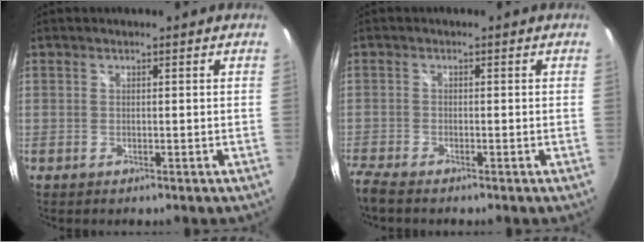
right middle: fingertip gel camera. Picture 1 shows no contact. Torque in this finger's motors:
{"motor_torque": [1.01, -1.13, 0.47, 0.16]}